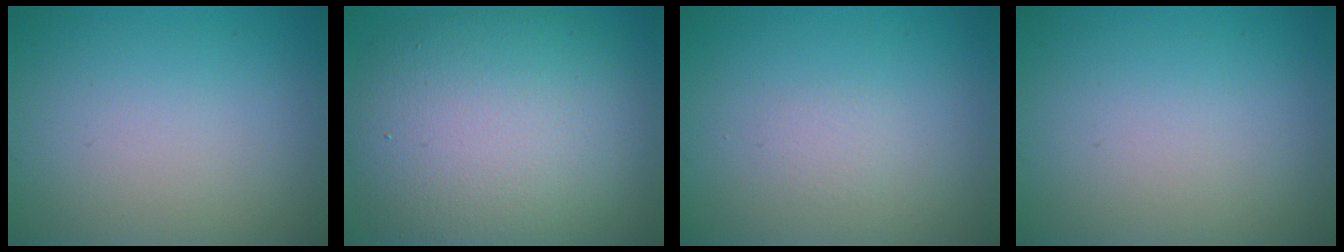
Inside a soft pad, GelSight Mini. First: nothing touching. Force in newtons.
{"total": 12.4, "press": 12.4, "slide": 0.5}
{"total": 0.0}
{"total": 0.0}